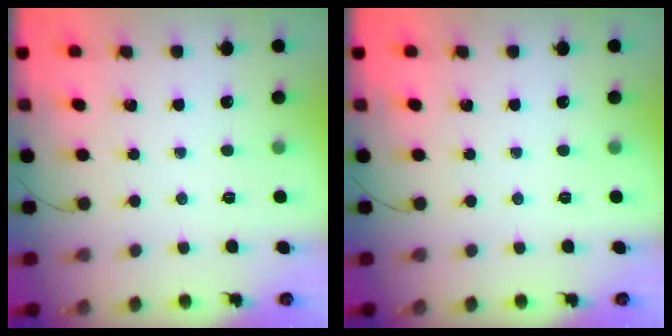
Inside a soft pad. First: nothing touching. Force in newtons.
{"total": 0.0}